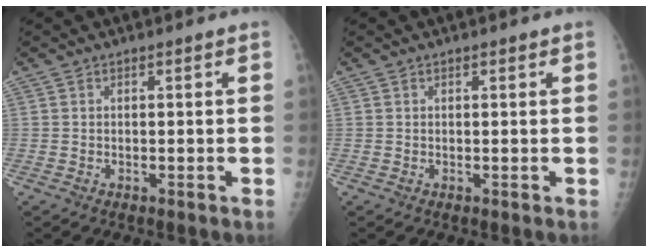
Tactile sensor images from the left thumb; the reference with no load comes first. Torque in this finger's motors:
{"motor_torque": [-0.11, 0.15, 0.05, -0.01, -0.08]}